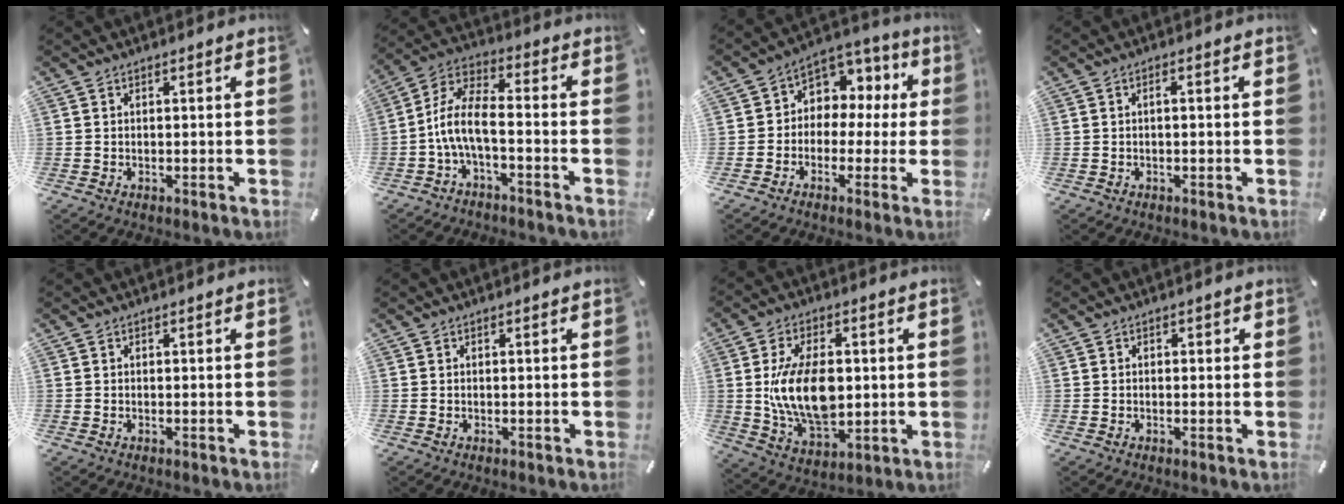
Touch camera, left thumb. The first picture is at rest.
{"total": 8.8, "force": [-3.4, 3.3, 7.4], "torque": [-0.164, -0.008, -0.068]}
{"total": 8.0, "force": [0.8, 7.4, 3.1], "torque": [-0.048, -0.008, 0.017]}
{"total": 1.4, "force": [-0.1, 0.3, 1.4], "torque": [-0.024, 0.002, -0.003]}
{"total": 0.0}
{"total": 0.0}
{"total": 16.0, "force": [0.5, 10.1, 12.5], "torque": [-0.245, -0.006, 0.009]}
{"total": 0.5, "force": [-0.1, 0.5, 0.3], "torque": [-0.005, 0.003, -0.003]}